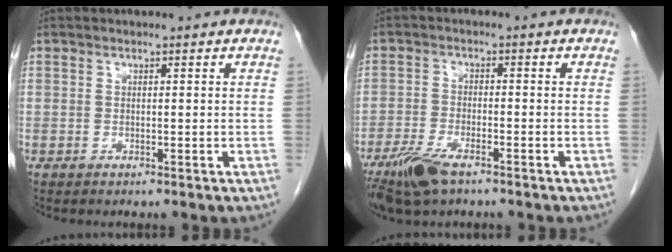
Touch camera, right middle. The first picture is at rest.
{"total": 7.2, "force": [-5.0, 2.2, 4.7], "torque": [-0.097, -0.013, -0.090]}